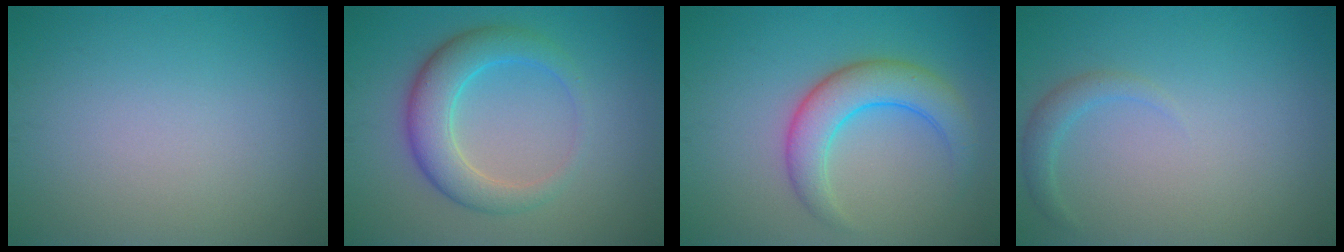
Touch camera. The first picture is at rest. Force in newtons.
{"total": 5.1, "press": 5.1, "slide": 0.2}
{"total": 5.2, "press": 5.2, "slide": 0.1}
{"total": 1.5, "press": 1.5, "slide": 0.2}